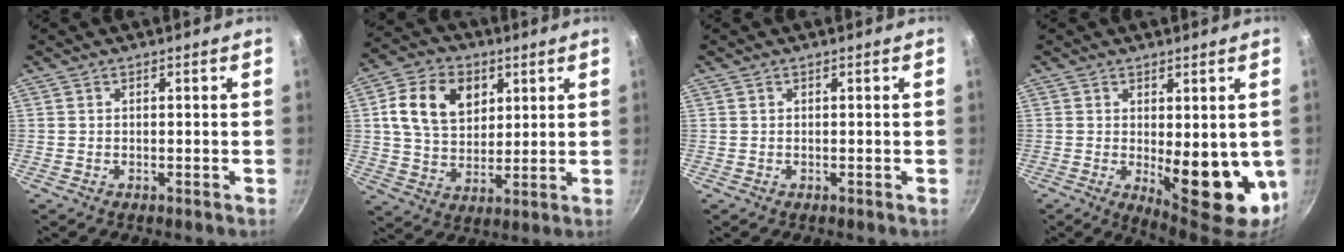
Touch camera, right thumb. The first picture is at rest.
{"total": 13.3, "force": [4.2, 9.6, 8.1], "torque": [-0.123, -0.005, 0.069]}
{"total": 0.0}
{"total": 13.6, "force": [-1.1, 5.7, 12.3], "torque": [-0.138, -0.023, 0.001]}